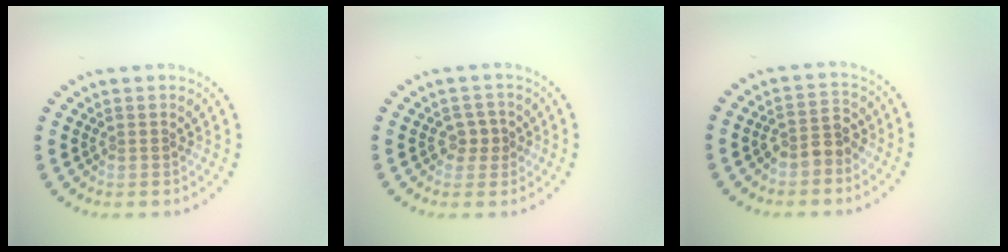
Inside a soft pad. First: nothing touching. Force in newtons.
{"total": 1.9, "press": 1.8, "slide": 0.6}
{"total": 2.5, "press": 2.3, "slide": 0.9}